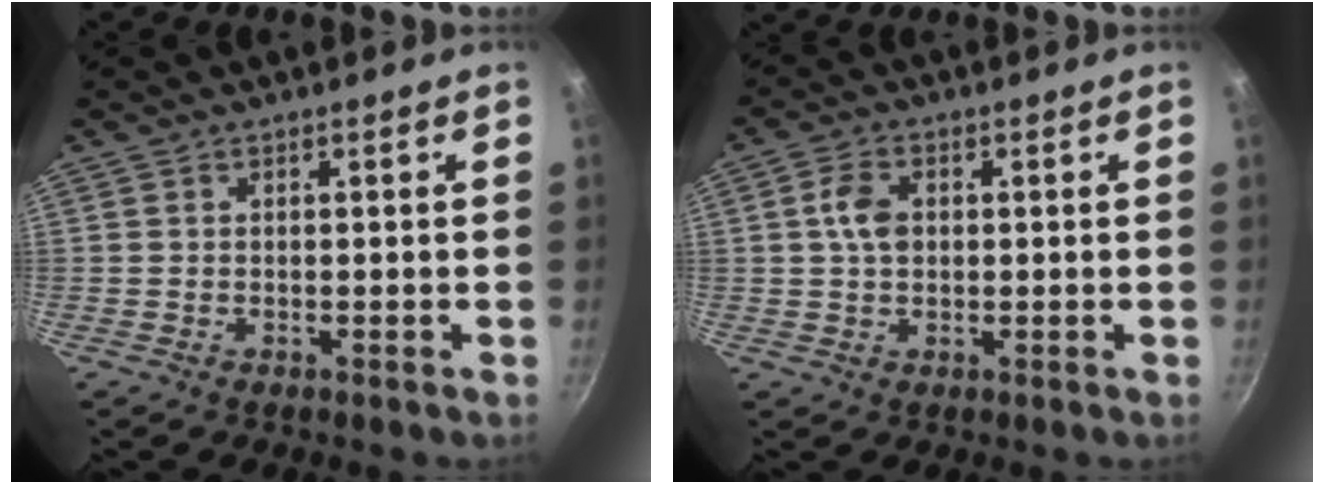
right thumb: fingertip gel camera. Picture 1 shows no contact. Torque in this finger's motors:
{"motor_torque": [-0.29, -0.24, 0.42, 0.43, 0.02]}